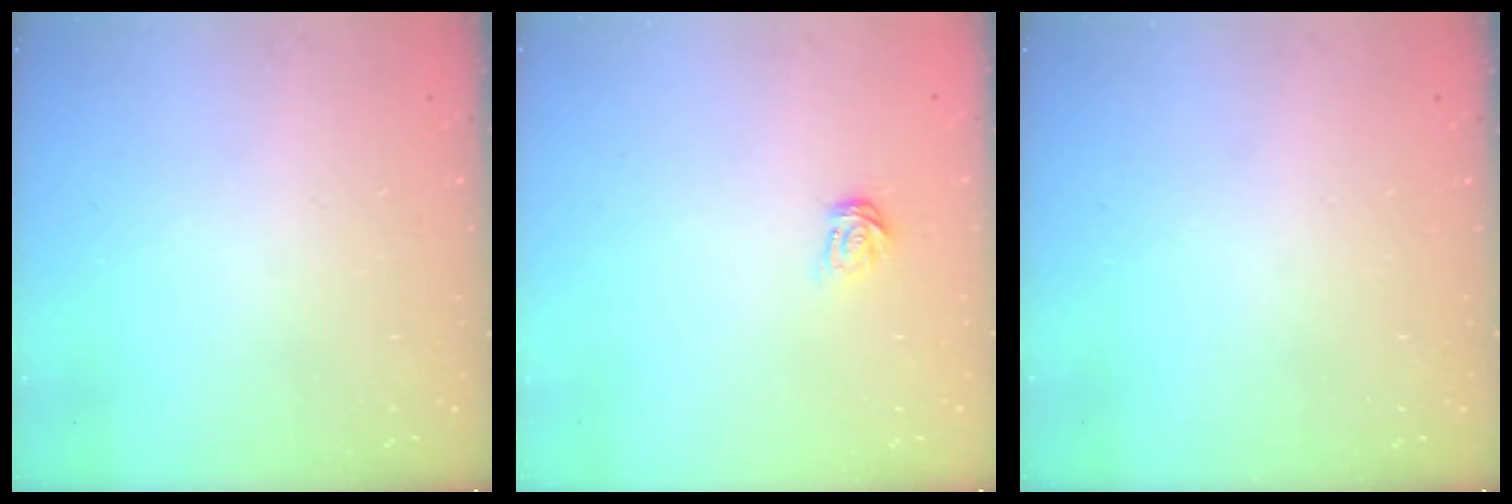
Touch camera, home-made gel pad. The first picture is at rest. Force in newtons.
{"total": 4.2, "press": 4.2, "slide": 0.4}
{"total": 0.0}